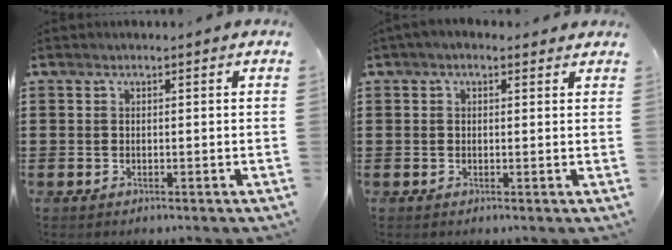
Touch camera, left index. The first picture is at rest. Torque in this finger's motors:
{"motor_torque": [1.12, -0.68, 0.55, 0.04]}